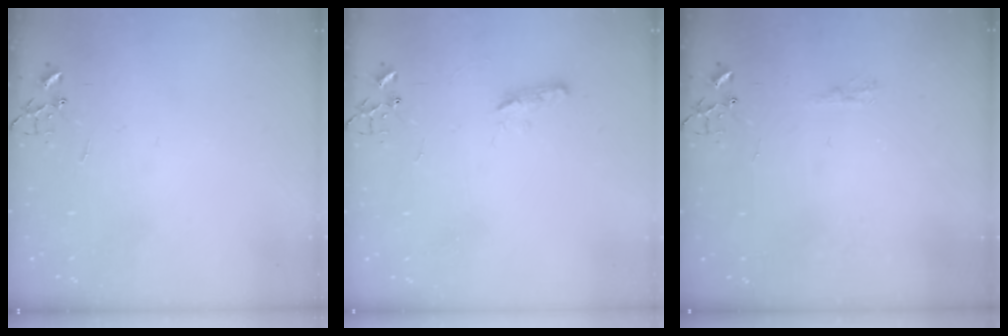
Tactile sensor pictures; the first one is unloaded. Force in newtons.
{"total": 6.5, "press": 6.4, "slide": 0.7}
{"total": 5.1, "press": 5.1, "slide": 0.4}